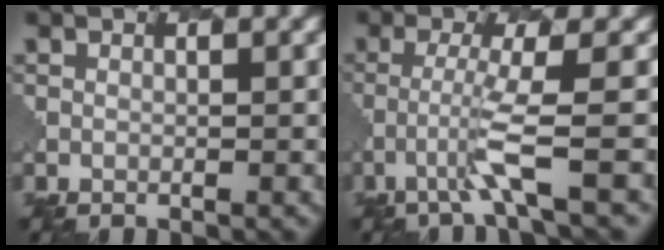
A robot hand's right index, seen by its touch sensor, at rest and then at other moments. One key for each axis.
{"total": 3.2, "fx": -1.3, "fy": -0.2, "fz": 2.9, "tx": -0.062, "ty": -0.001, "tz": -0.036}